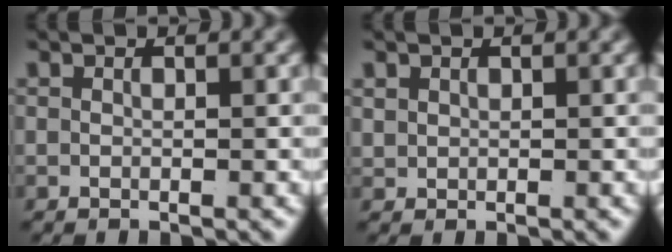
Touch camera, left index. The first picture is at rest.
{"total": 1.0, "force": [0.7, 0.6, 0.4], "torque": [-0.014, -0.006, 0.023]}